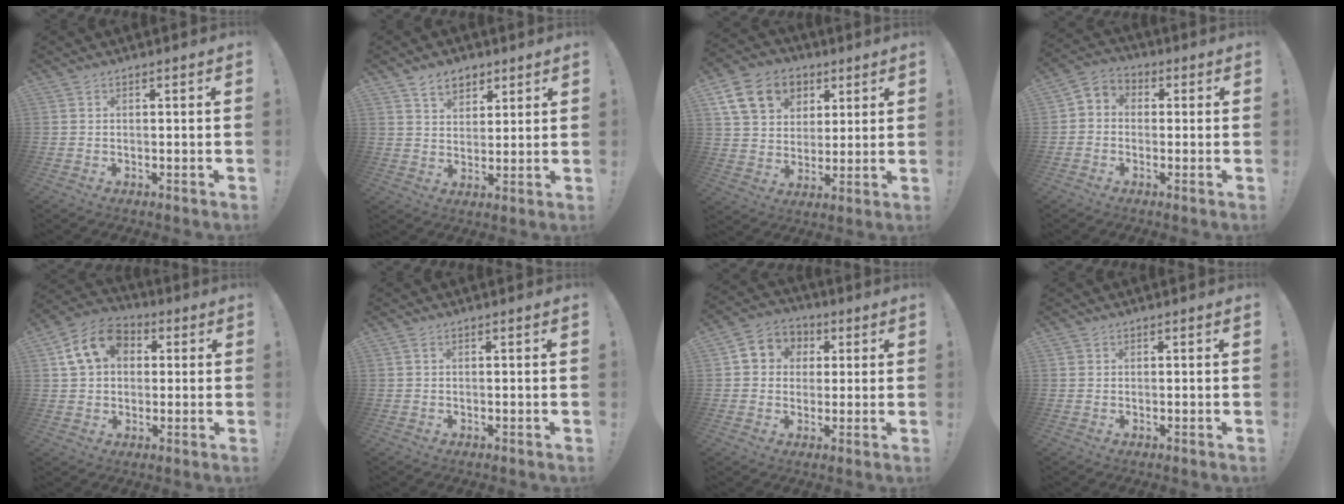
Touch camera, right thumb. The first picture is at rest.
{"total": 7.0, "force": [4.5, 4.8, 2.4], "torque": [-0.035, -0.021, 0.084]}
{"total": 16.2, "force": [7.0, 12.4, 7.6], "torque": [-0.104, -0.026, 0.139]}
{"total": 4.6, "force": [-2.0, 3.7, 1.7], "torque": [-0.039, 0.018, -0.034]}
{"total": 13.5, "force": [4.3, 10.3, 7.7], "torque": [-0.122, 0.006, 0.089]}
{"total": 0.6, "force": [0.1, 0.2, 0.5], "torque": [-0.016, 0.003, 0.004]}
{"total": 7.8, "force": [0.8, 7.3, 2.4], "torque": [-0.032, 0.010, 0.021]}
{"total": 0.7, "force": [0.4, 0.6, 0.1], "torque": [-0.009, 0.005, 0.008]}